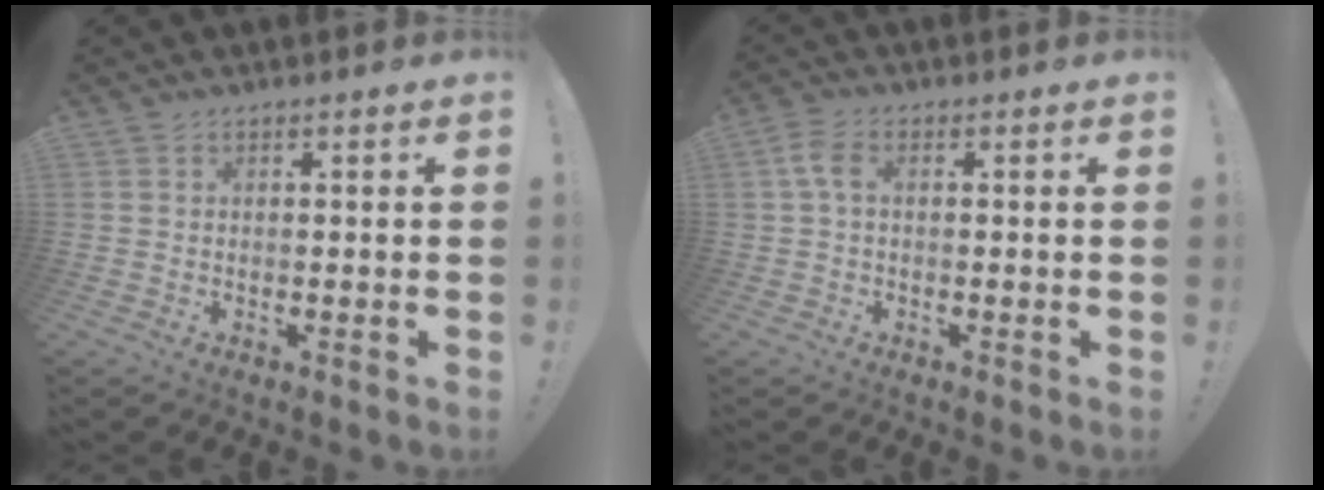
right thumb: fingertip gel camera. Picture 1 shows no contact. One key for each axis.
{"total": 4.3, "fx": 0.5, "fy": 2.5, "fz": 3.5, "tx": -0.073, "ty": 0.009, "tz": 0.011}